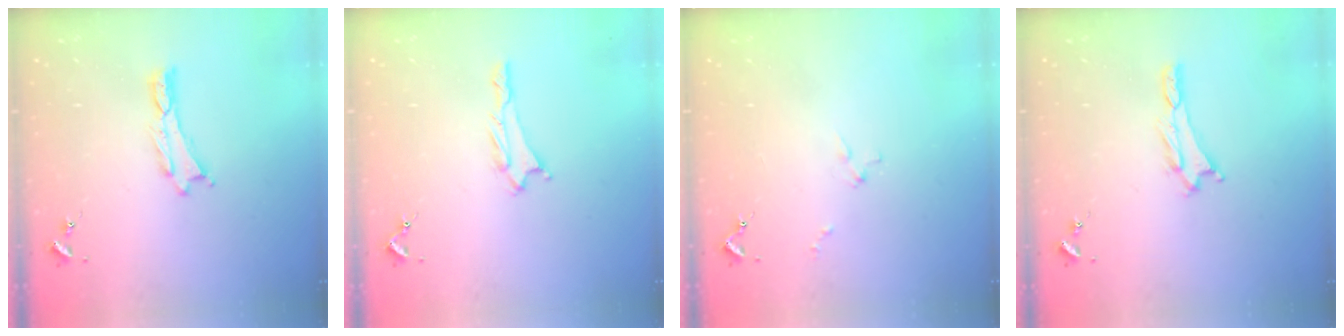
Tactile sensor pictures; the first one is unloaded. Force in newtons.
{"total": 1.1, "press": 1.0, "slide": 0.1}
{"total": 1.3, "press": 1.2, "slide": 0.1}
{"total": 0.7, "press": 0.7, "slide": 0.2}